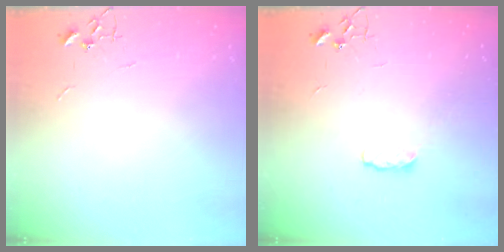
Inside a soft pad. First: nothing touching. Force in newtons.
{"total": 4.8, "press": 4.8, "slide": 0.7}